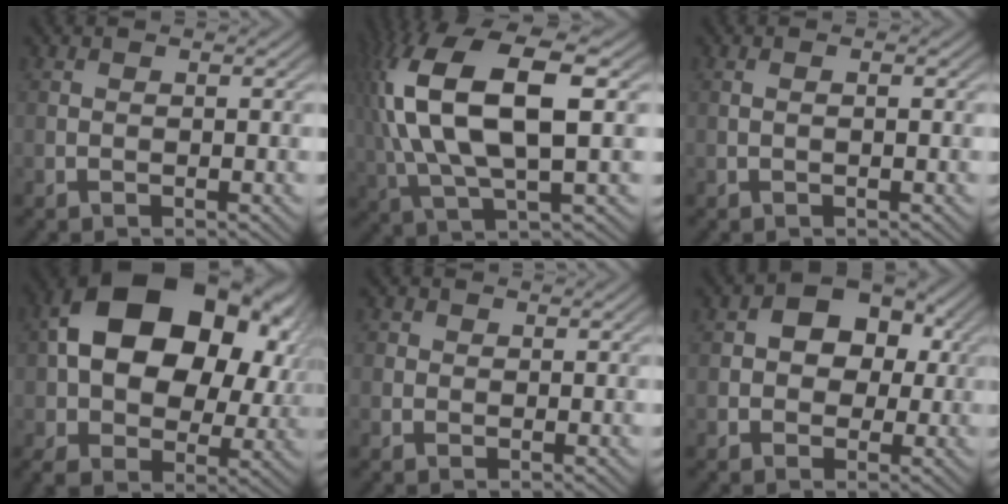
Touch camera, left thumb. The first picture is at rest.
{"total": 15.0, "force": [3.1, 6.0, 13.4], "torque": [-0.305, 0.014, 0.059]}
{"total": 0.6, "force": [0.0, 0.0, 0.6], "torque": [-0.010, 0.001, -0.001]}
{"total": 19.4, "force": [4.8, 13.0, 13.6], "torque": [-0.240, -0.004, 0.104]}
{"total": 1.5, "force": [0.5, 1.4, 0.4], "torque": [-0.006, -0.001, 0.003]}
{"total": 7.1, "force": [1.3, 5.6, 4.2], "torque": [-0.057, 0.017, -0.002]}